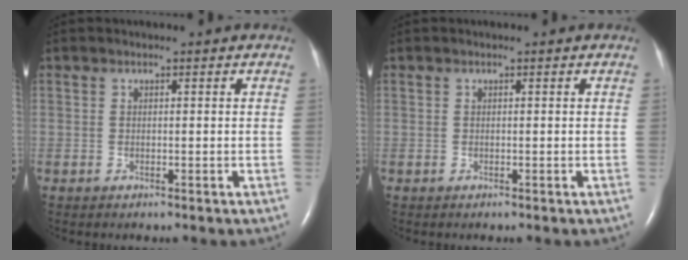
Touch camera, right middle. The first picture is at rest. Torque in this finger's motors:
{"motor_torque": [0.02, -0.01, 0.01, 0.00]}